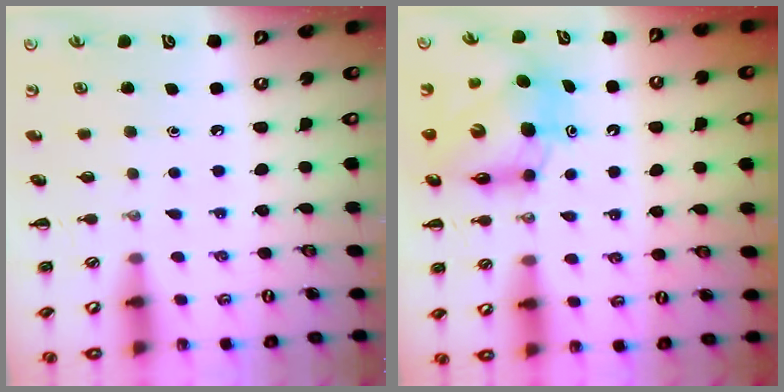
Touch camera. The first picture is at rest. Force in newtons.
{"total": 9.5, "press": 9.4, "slide": 1.5}